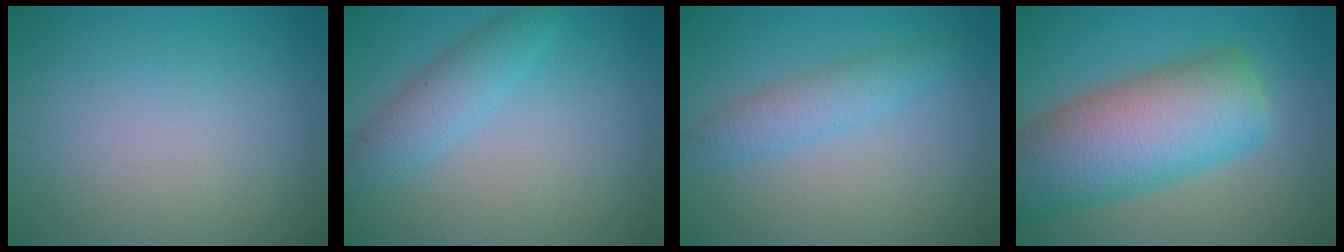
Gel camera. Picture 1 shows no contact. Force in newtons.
{"total": 3.0, "press": 3.0, "slide": 0.1}
{"total": 2.5, "press": 2.5, "slide": 0.1}
{"total": 11.1, "press": 11.1, "slide": 0.5}